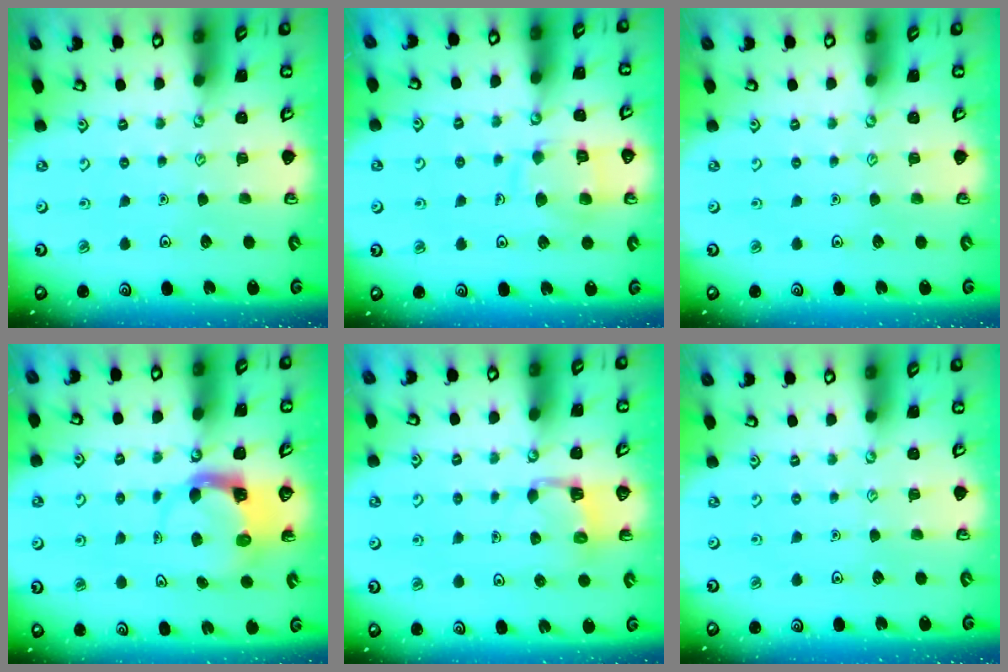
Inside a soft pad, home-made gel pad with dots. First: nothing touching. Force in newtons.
{"total": 9.9, "press": 9.9, "slide": 0.9}
{"total": 0.0}
{"total": 3.7, "press": 3.6, "slide": 0.6}
{"total": 3.4, "press": 3.3, "slide": 0.5}
{"total": 0.0}